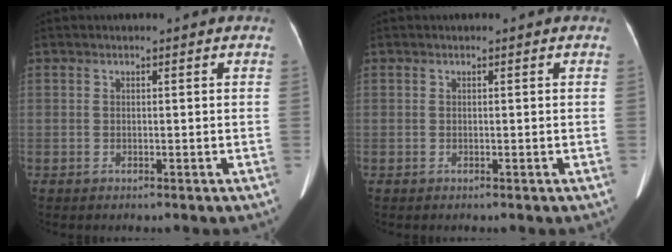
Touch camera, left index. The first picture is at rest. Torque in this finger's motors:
{"motor_torque": [0.10, -0.02, 0.02, 0.01]}